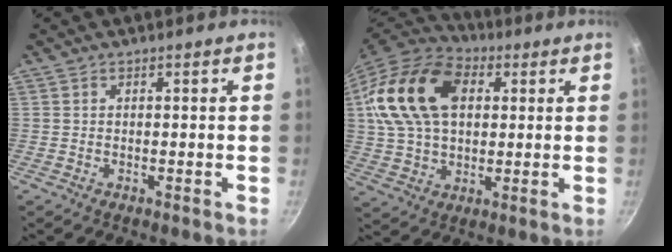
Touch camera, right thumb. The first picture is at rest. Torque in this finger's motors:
{"motor_torque": [1.77, 3.23, 1.13, -0.81, 0.21]}